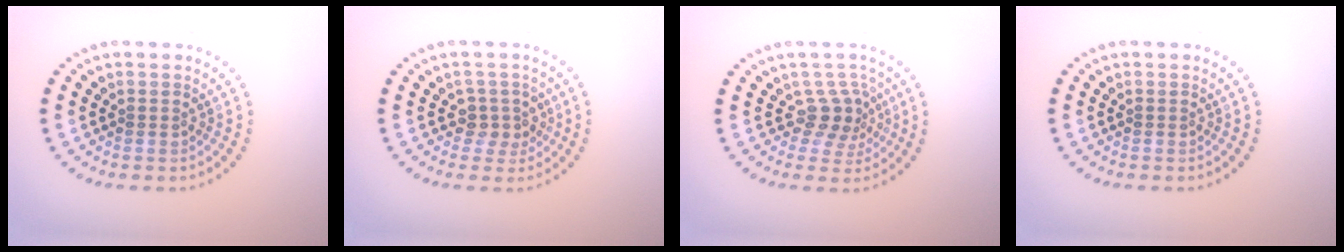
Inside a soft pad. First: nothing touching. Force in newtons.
{"total": 2.0, "press": 1.6, "slide": 1.2}
{"total": 2.6, "press": 1.8, "slide": 1.8}
{"total": 0.0}